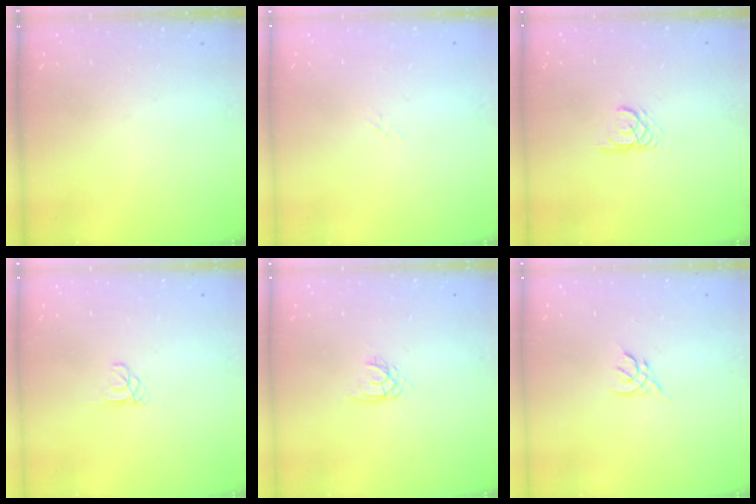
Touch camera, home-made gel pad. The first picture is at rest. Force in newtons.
{"total": 1.7, "press": 1.6, "slide": 0.2}
{"total": 2.7, "press": 2.7, "slide": 0.1}
{"total": 0.6, "press": 0.6, "slide": 0.1}
{"total": 2.0, "press": 1.9, "slide": 0.4}
{"total": 2.2, "press": 2.1, "slide": 0.6}